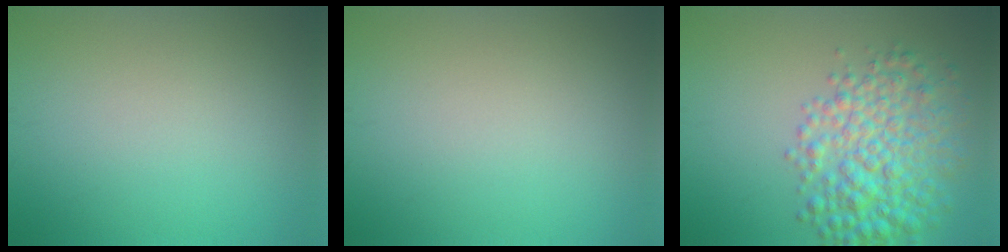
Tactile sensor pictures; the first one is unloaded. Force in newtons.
{"total": 0.0}
{"total": 6.5, "press": 6.5, "slide": 0.1}